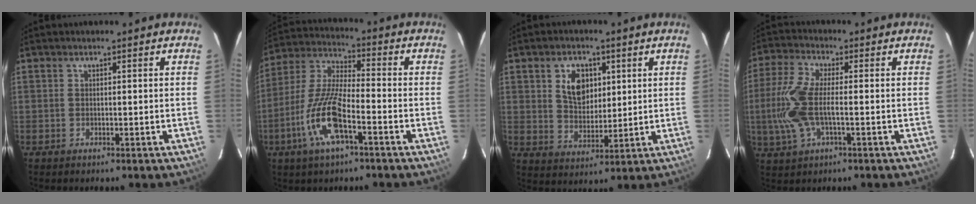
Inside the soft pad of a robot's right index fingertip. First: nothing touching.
{"total": 13.6, "force": [-5.9, 3.4, 11.8], "torque": [-0.254, -0.007, -0.120]}
{"total": 8.0, "force": [2.8, 5.4, 5.1], "torque": [-0.088, 0.009, 0.057]}
{"total": 10.7, "force": [-1.5, 3.9, 9.9], "torque": [-0.223, 0.001, -0.032]}